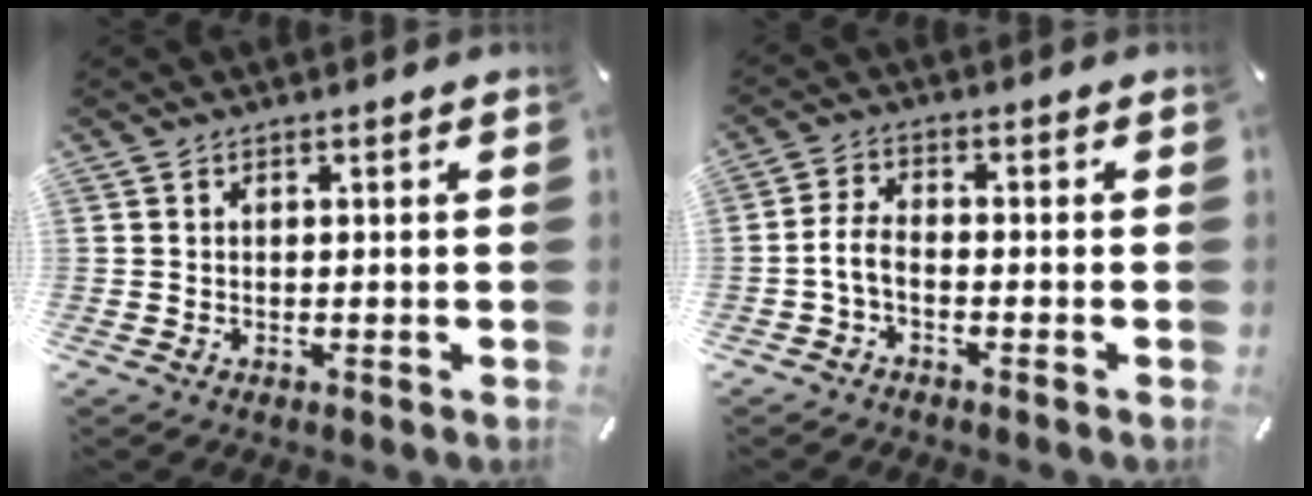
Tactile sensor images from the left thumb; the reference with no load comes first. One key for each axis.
{"total": 4.7, "fx": -1.9, "fy": 2.4, "fz": 3.5, "tx": -0.080, "ty": 0.007, "tz": -0.039}